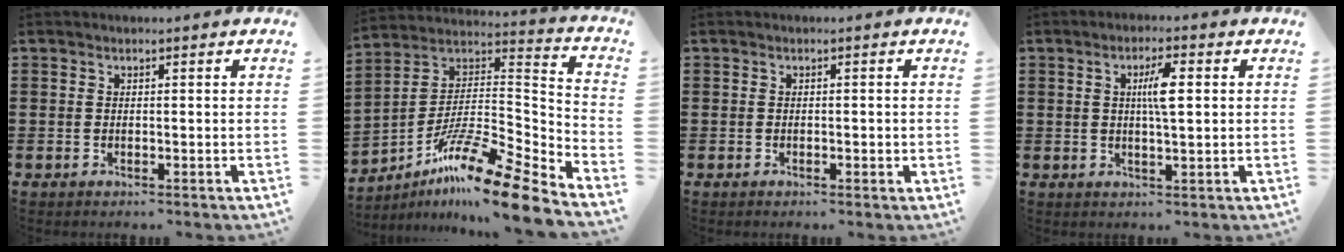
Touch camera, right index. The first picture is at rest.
{"total": 14.1, "force": [-10.8, 1.3, 9.0], "torque": [-0.151, 0.023, -0.203]}
{"total": 0.7, "force": [-0.3, 0.2, 0.6], "torque": [-0.012, -0.003, -0.004]}
{"total": 4.7, "force": [0.8, 1.0, 4.5], "torque": [-0.088, 0.006, 0.009]}